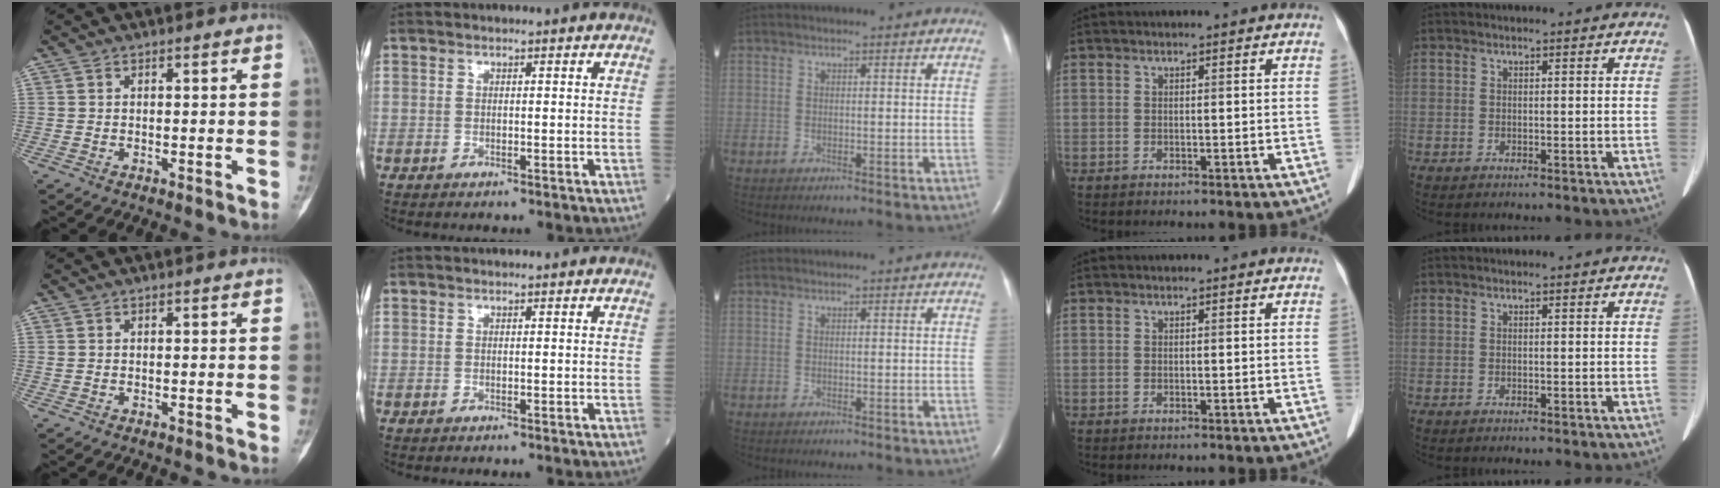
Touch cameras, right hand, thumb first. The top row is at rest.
{}